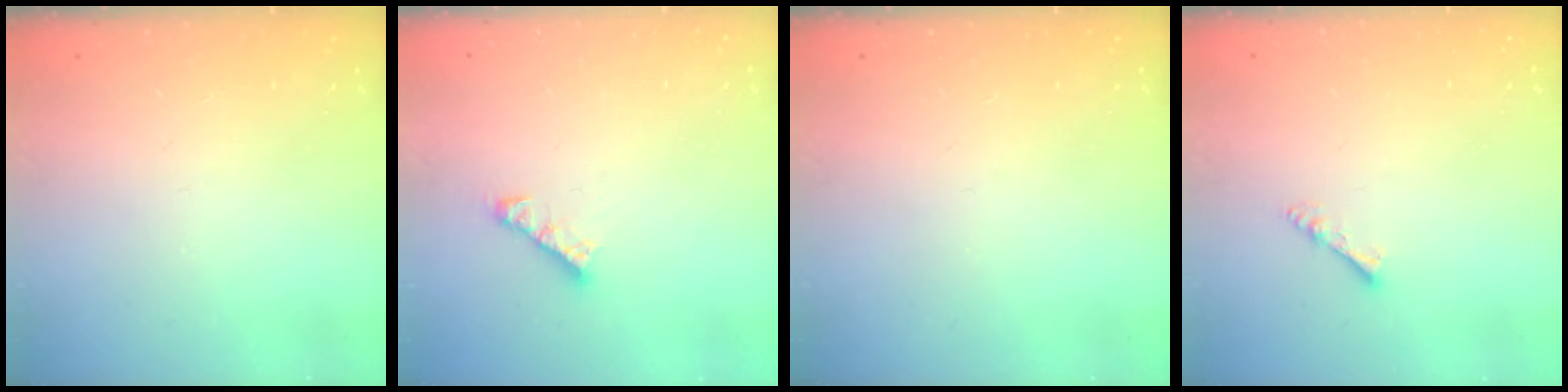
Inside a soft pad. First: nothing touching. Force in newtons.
{"total": 3.7, "press": 3.7, "slide": 0.2}
{"total": 0.0}
{"total": 2.7, "press": 2.7, "slide": 0.4}